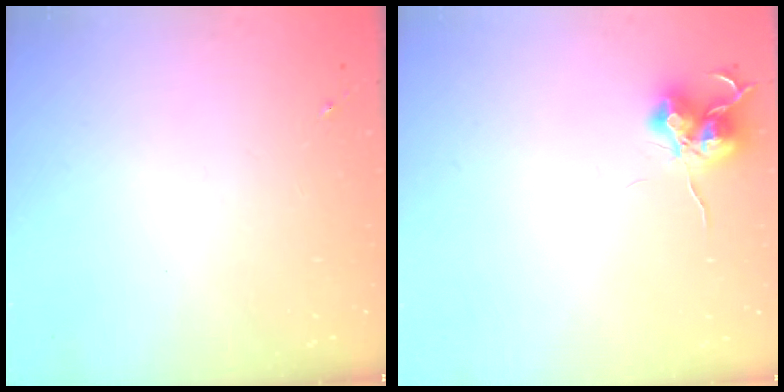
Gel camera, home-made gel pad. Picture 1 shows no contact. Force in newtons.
{"total": 10.9, "press": 10.8, "slide": 0.8}